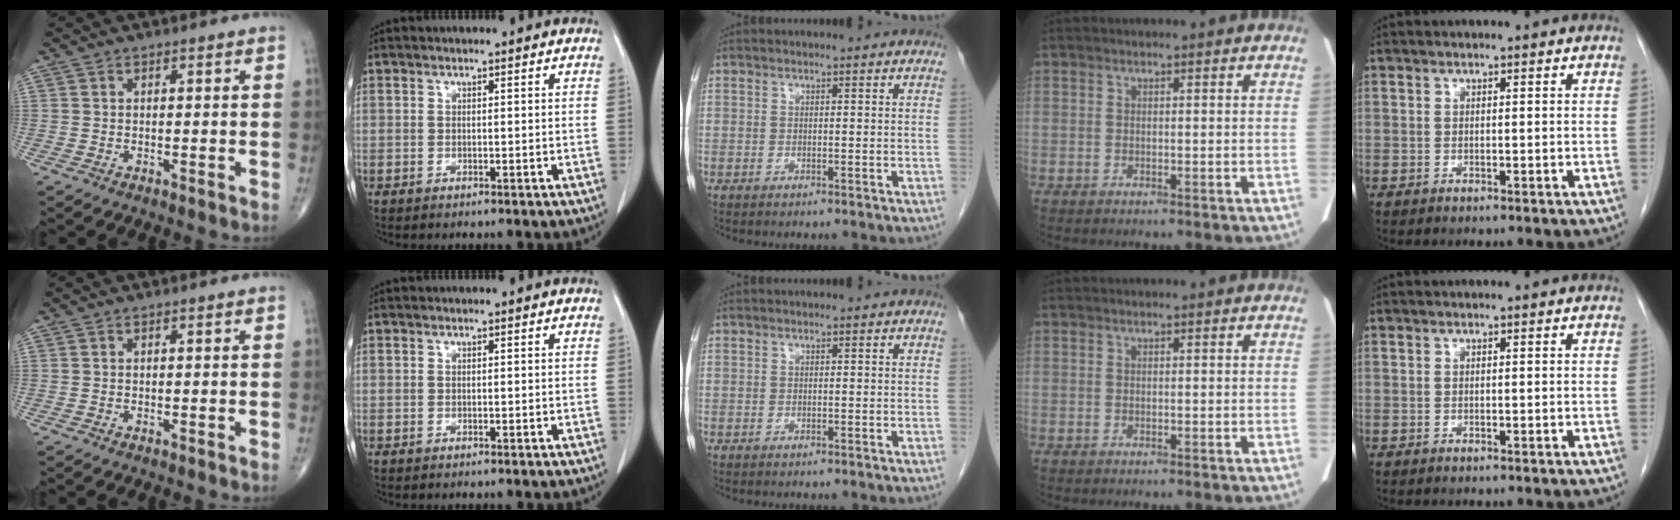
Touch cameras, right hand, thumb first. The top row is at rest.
{}